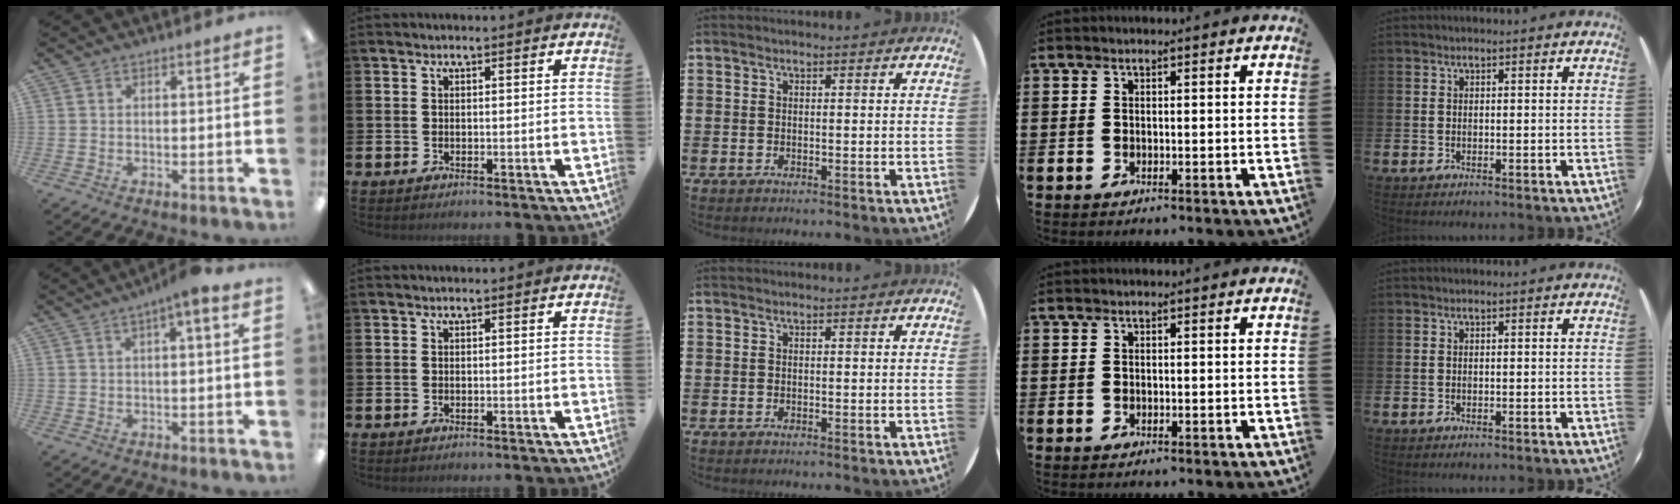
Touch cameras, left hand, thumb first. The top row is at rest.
{"thumb": {"total": 3.6, "force": [0.8, 0.7, 3.4], "torque": [-0.054, 0.003, 0.012]}}